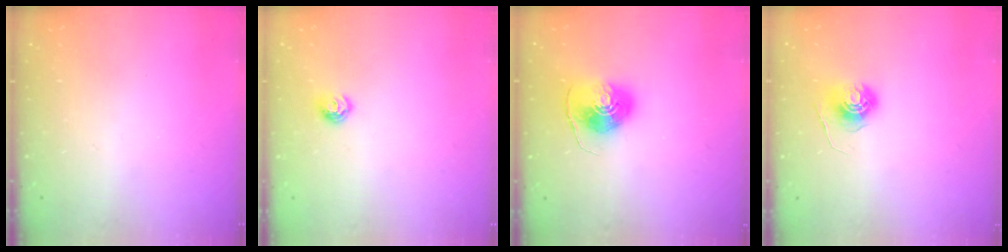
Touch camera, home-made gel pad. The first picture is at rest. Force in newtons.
{"total": 7.1, "press": 7.1, "slide": 0.8}
{"total": 8.1, "press": 8.0, "slide": 0.3}
{"total": 6.4, "press": 6.4, "slide": 0.3}